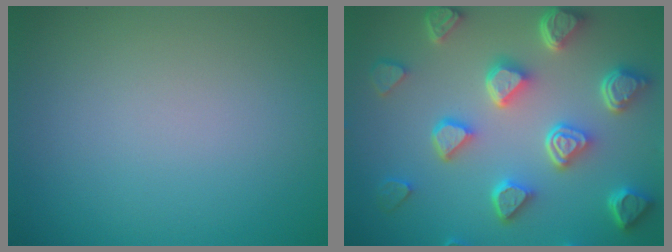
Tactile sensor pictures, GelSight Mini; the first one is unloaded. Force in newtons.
{"total": 7.6, "press": 5.8, "slide": 4.9}